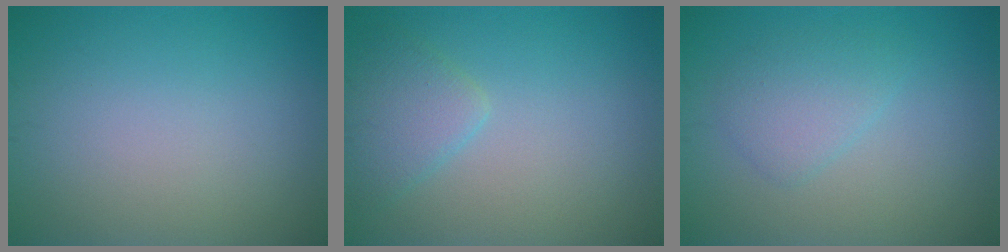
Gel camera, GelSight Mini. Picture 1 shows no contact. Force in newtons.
{"total": 2.5, "press": 2.5, "slide": 0.2}
{"total": 2.3, "press": 2.3, "slide": 0.0}